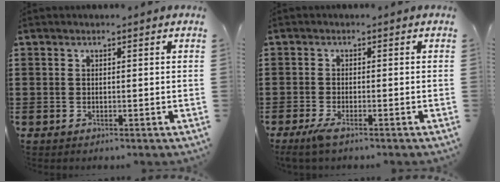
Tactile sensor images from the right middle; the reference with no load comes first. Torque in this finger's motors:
{"motor_torque": [-0.07, 0.35, 0.08, 0.02]}